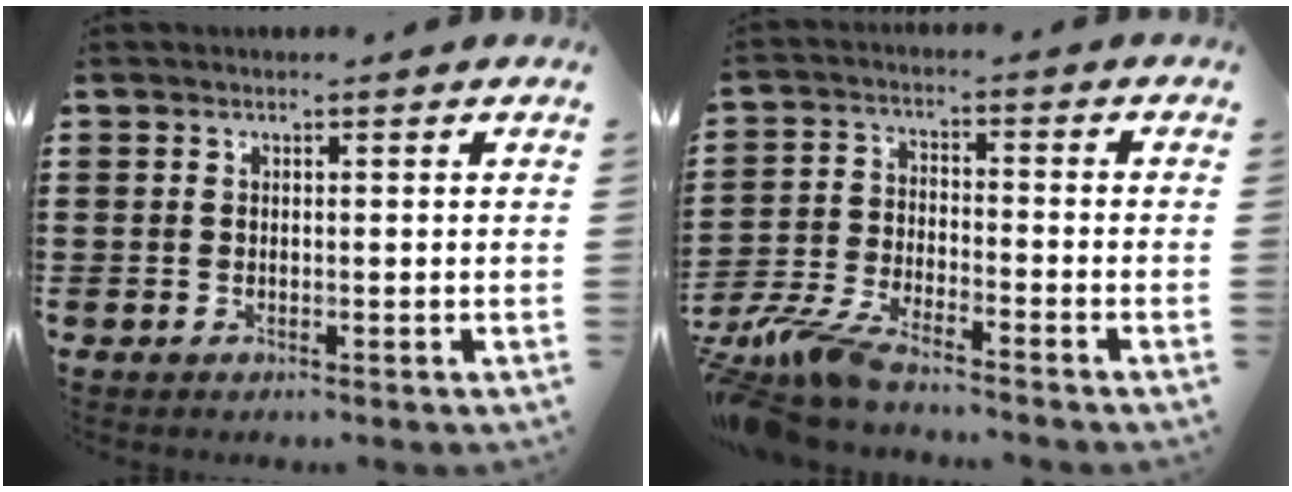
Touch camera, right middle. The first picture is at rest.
{"total": 6.9, "force": [-6.4, 0.6, 2.4], "torque": [-0.069, -0.006, -0.129]}